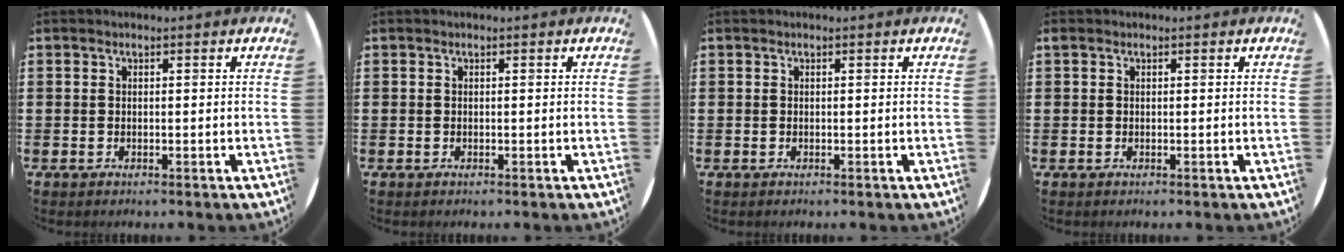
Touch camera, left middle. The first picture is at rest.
{"total": 0.0}
{"total": 0.0}
{"total": 0.0}